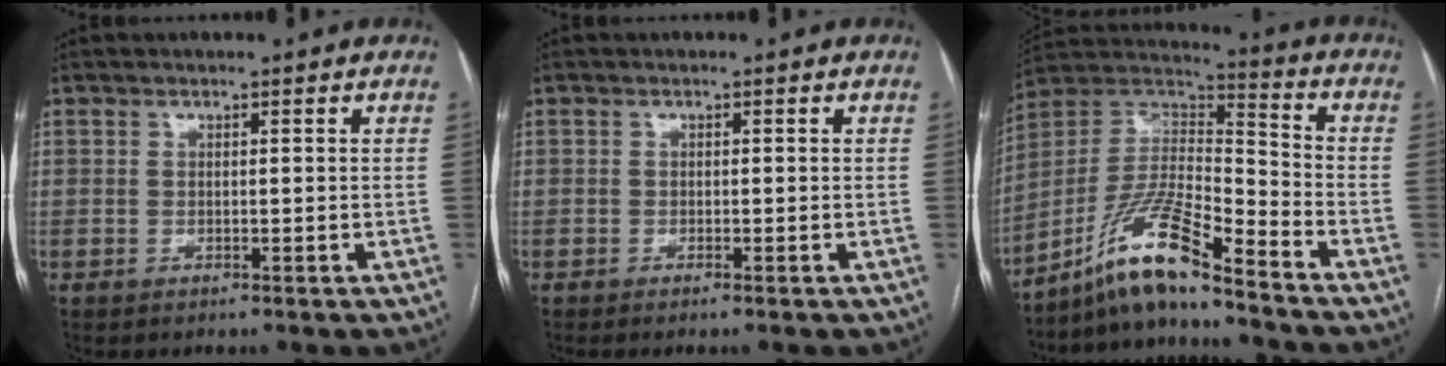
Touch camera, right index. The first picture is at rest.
{"total": 0.6, "force": [-0.5, -0.2, 0.4], "torque": [-0.008, 0.000, -0.009]}
{"total": 13.4, "force": [-10.4, 0.4, 8.4], "torque": [-0.167, 0.013, -0.193]}